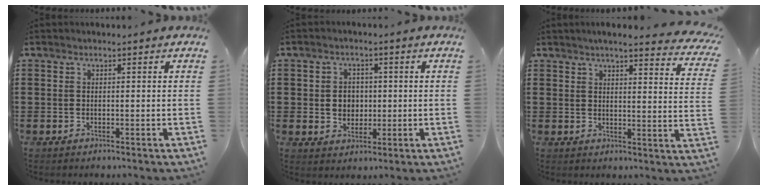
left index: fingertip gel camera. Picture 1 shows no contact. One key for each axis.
{"total": 3.6, "fx": 0.1, "fy": 3.2, "fz": 1.8, "tx": -0.038, "ty": 0.005, "tz": -0.004}
{"total": 4.3, "fx": 3.9, "fy": -0.3, "fz": 1.7, "tx": -0.050, "ty": -0.017, "tz": 0.066}